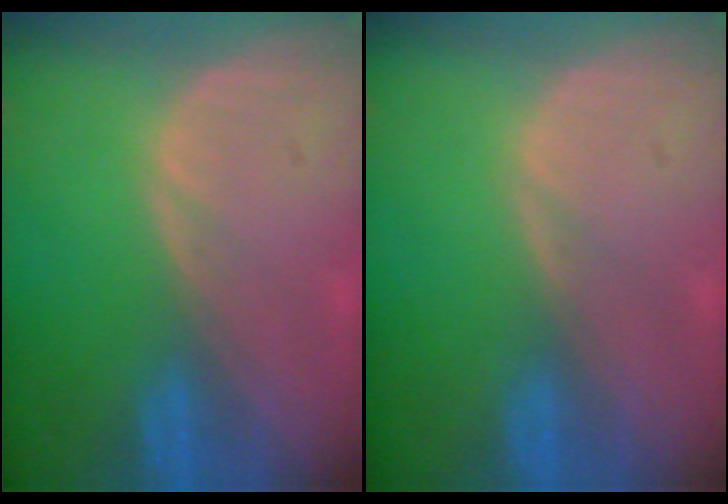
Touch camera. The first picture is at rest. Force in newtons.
{"total": 0.0}